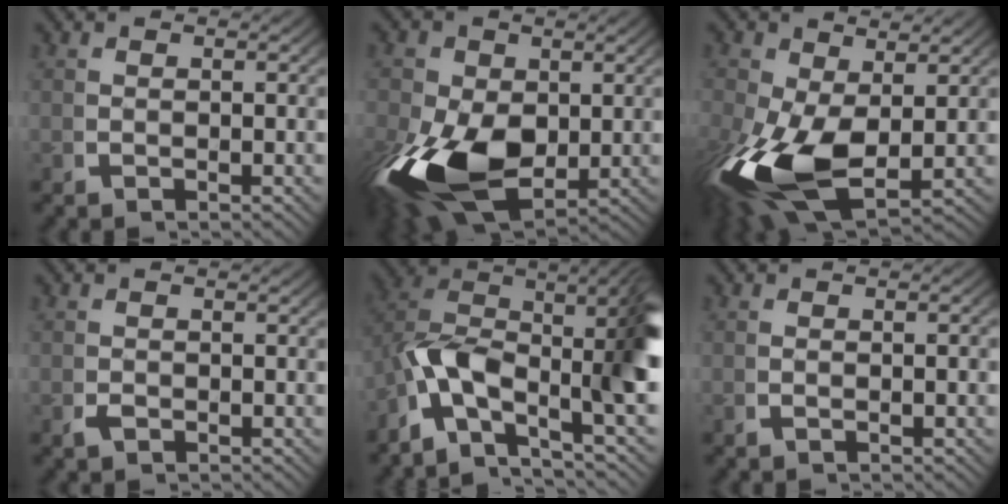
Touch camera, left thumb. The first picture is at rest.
{"total": 14.3, "force": [-3.2, 9.4, 10.3], "torque": [-0.238, -0.080, -0.021]}
{"total": 12.2, "force": [-2.3, 7.4, 9.4], "torque": [-0.215, -0.064, -0.010]}
{"total": 0.9, "force": [-0.5, 0.6, 0.5], "torque": [-0.013, -0.006, -0.009]}
{"total": 13.4, "force": [-0.8, 9.0, 9.9], "torque": [-0.207, -0.048, -0.009]}
{"total": 0.7, "force": [-0.3, 0.1, 0.6], "torque": [-0.013, 0.000, -0.006]}